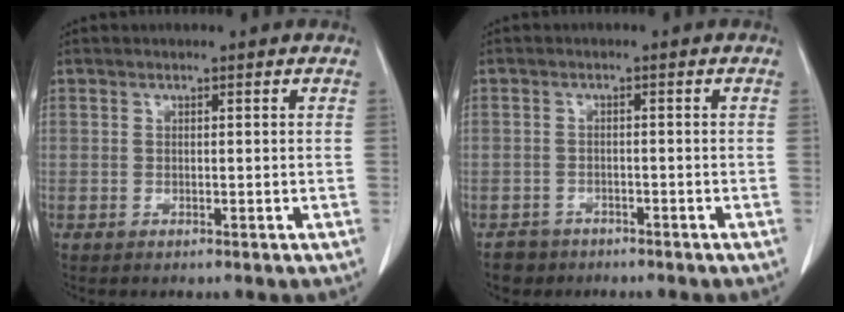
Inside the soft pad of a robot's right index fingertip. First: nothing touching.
{"total": 2.8, "force": [-1.8, 2.1, -0.4], "torque": [0.000, 0.008, -0.033]}